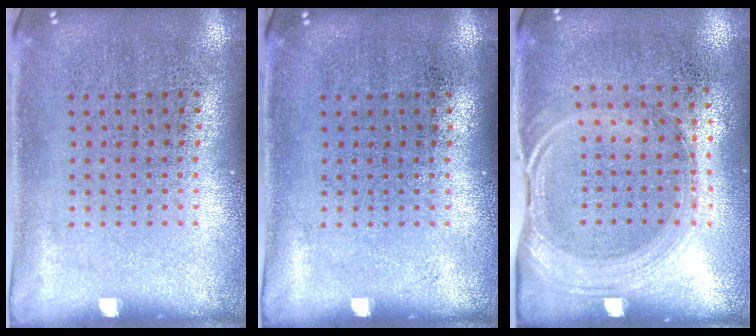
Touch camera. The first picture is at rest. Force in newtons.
{"total": 0.0}
{"total": 1.5, "press": 1.3, "slide": 0.8}